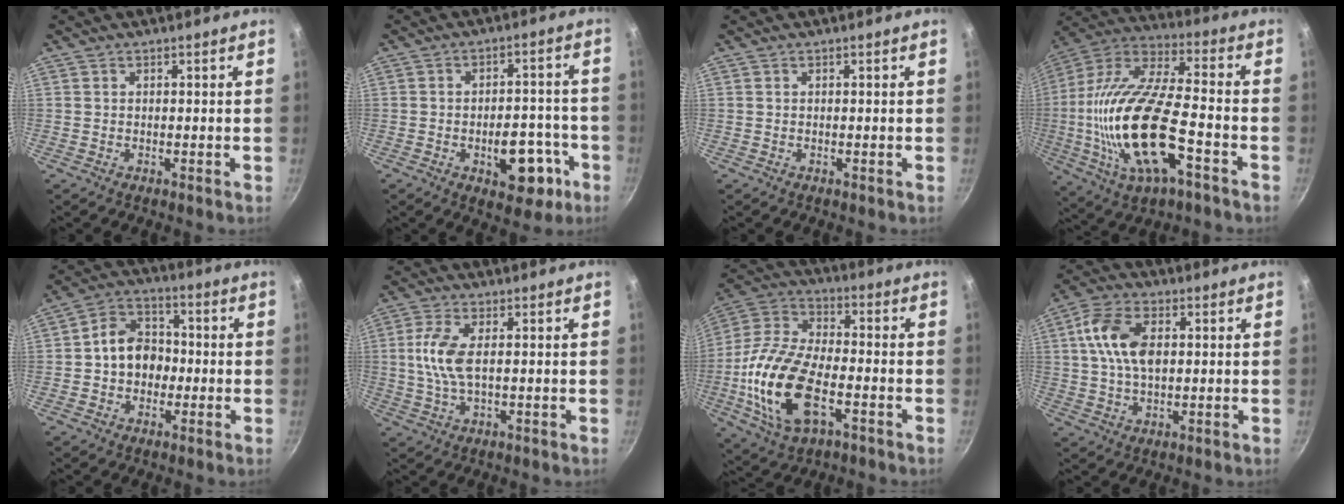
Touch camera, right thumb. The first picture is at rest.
{"total": 11.4, "force": [-4.4, 6.2, 8.4], "torque": [-0.077, 0.032, -0.049]}
{"total": 0.0}
{"total": 24.8, "force": [-6.4, 9.8, 21.8], "torque": [-0.428, 0.021, -0.125]}
{"total": 9.4, "force": [-0.9, 7.5, 5.5], "torque": [-0.050, 0.028, -0.027]}
{"total": 7.1, "force": [0.7, 2.9, 6.4], "torque": [-0.144, 0.005, 0.012]}
{"total": 20.2, "force": [-5.5, 10.3, 16.5], "torque": [-0.328, 0.022, -0.113]}
{"total": 10.5, "force": [1.9, 6.1, 8.3], "torque": [-0.150, 0.011, 0.028]}